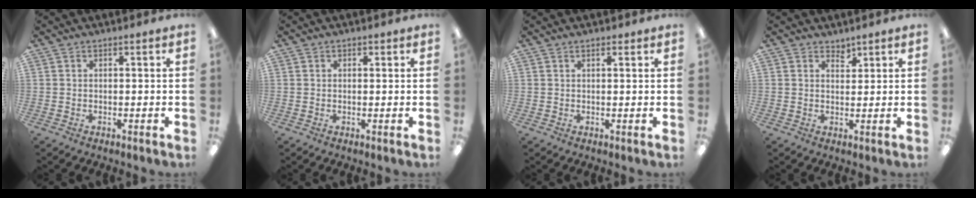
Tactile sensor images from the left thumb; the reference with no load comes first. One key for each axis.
{"total": 0.7, "fx": 0.2, "fy": 0.6, "fz": 0.2, "tx": 0.004, "ty": 0.001, "tz": 0.001}
{"total": 1.0, "fx": 0.7, "fy": 0.4, "fz": 0.6, "tx": -0.005, "ty": -0.002, "tz": 0.010}
{"total": 2.2, "fx": 1.9, "fy": 1.0, "fz": 0.3, "tx": 0.010, "ty": -0.010, "tz": 0.032}